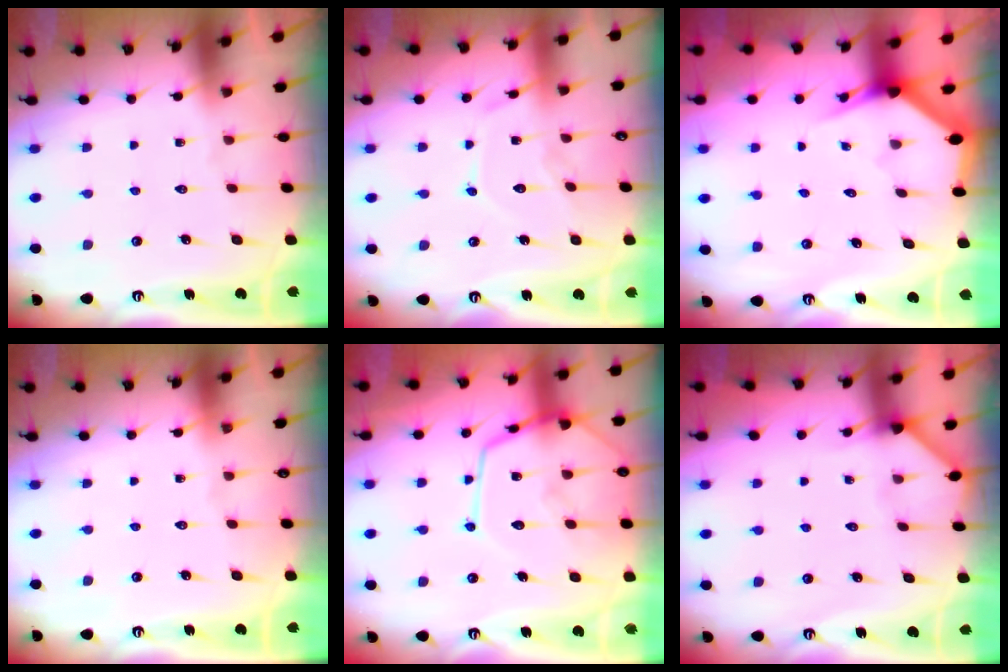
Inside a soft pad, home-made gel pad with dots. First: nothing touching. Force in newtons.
{"total": 9.9, "press": 9.9, "slide": 0.2}
{"total": 2.6, "press": 2.6, "slide": 0.0}
{"total": 0.0}
{"total": 15.6, "press": 15.6, "slide": 1.3}
{"total": 2.7, "press": 2.7, "slide": 0.2}